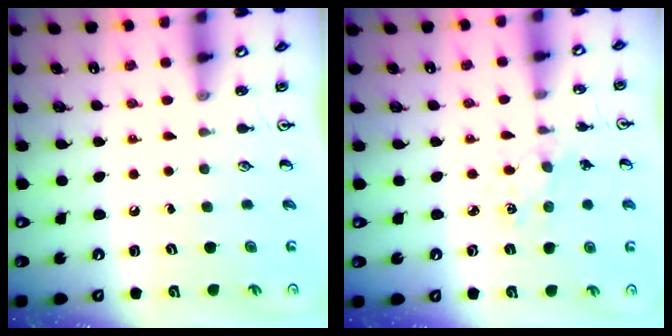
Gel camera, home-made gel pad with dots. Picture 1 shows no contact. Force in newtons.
{"total": 2.5, "press": 2.5, "slide": 0.5}